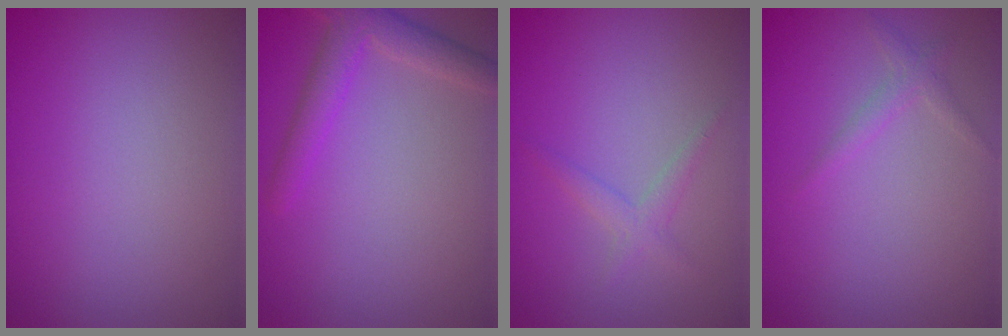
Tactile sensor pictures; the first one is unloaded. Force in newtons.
{"total": 2.9, "press": 2.9, "slide": 0.2}
{"total": 1.3, "press": 1.3, "slide": 0.1}
{"total": 1.1, "press": 1.1, "slide": 0.1}